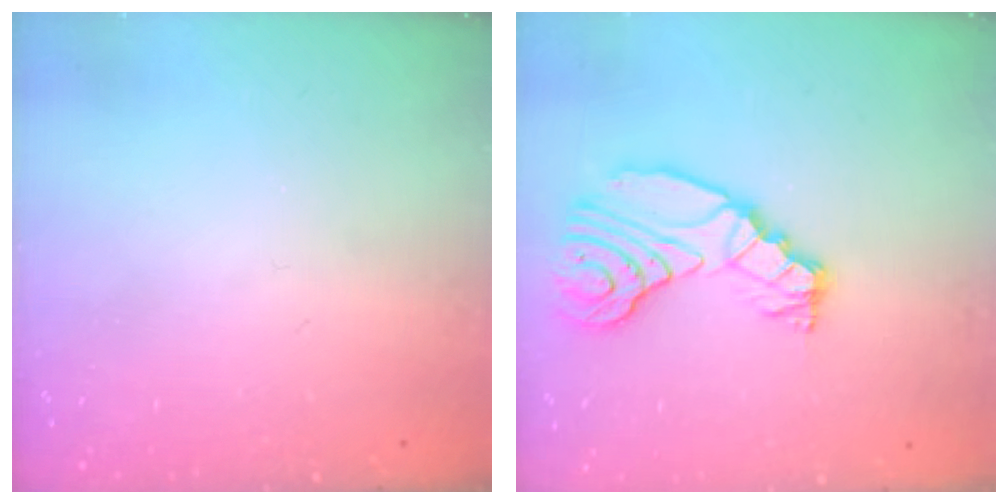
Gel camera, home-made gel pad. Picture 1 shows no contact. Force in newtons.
{"total": 11.7, "press": 11.7, "slide": 1.1}